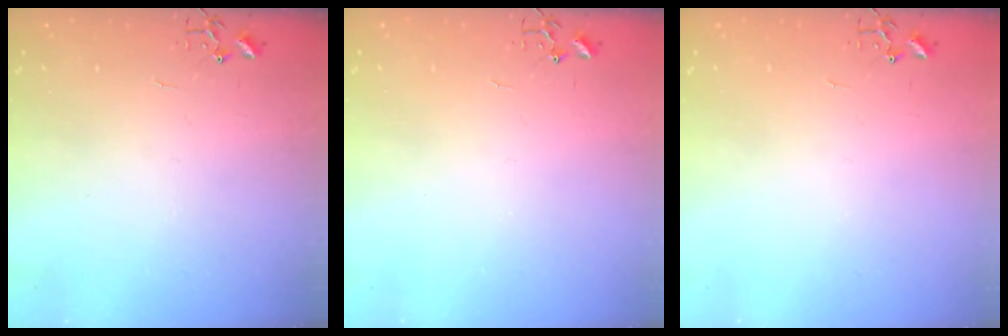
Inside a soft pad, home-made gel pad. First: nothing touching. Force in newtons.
{"total": 0.0}
{"total": 0.0}